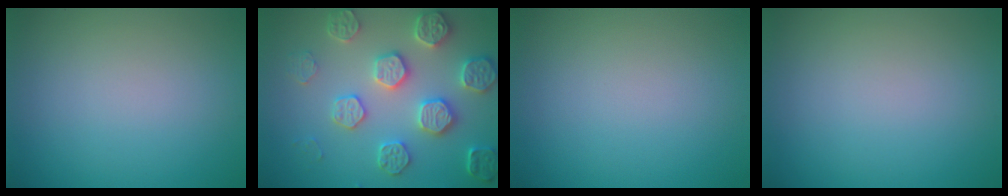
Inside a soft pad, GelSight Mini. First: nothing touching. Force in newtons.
{"total": 5.3, "press": 5.0, "slide": 1.8}
{"total": 0.0}
{"total": 0.0}